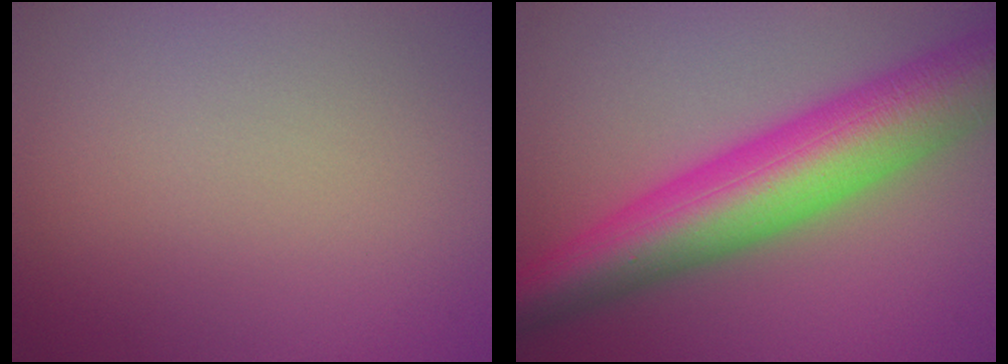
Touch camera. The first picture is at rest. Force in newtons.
{"total": 11.2, "press": 11.2, "slide": 0.2}